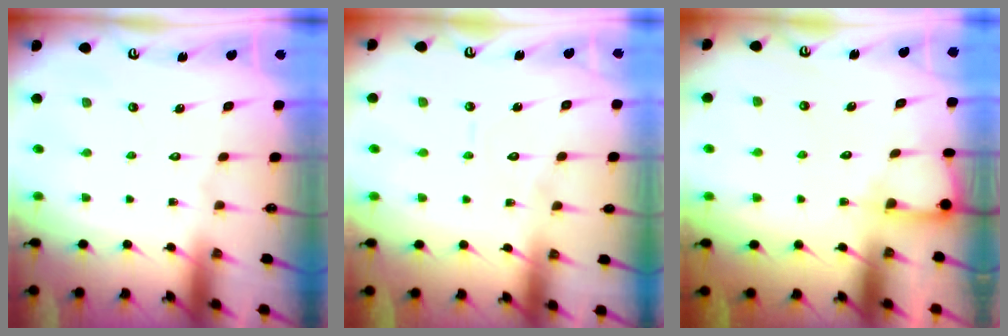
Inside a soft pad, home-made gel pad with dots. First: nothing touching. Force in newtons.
{"total": 4.2, "press": 4.2, "slide": 0.4}
{"total": 6.2, "press": 6.2, "slide": 0.4}